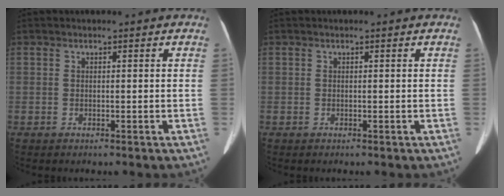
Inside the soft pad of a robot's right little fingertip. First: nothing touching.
{"total": 0.0}